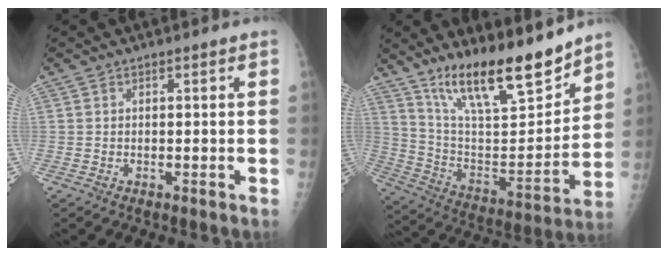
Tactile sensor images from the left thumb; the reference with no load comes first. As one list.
[{"total": 20.4, "force": [15.6, 5.2, 12.1], "torque": [-0.168, -0.089, 0.277]}]